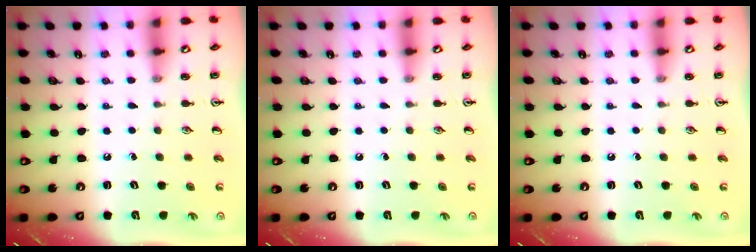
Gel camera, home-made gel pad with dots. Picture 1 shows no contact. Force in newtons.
{"total": 0.0}
{"total": 0.0}